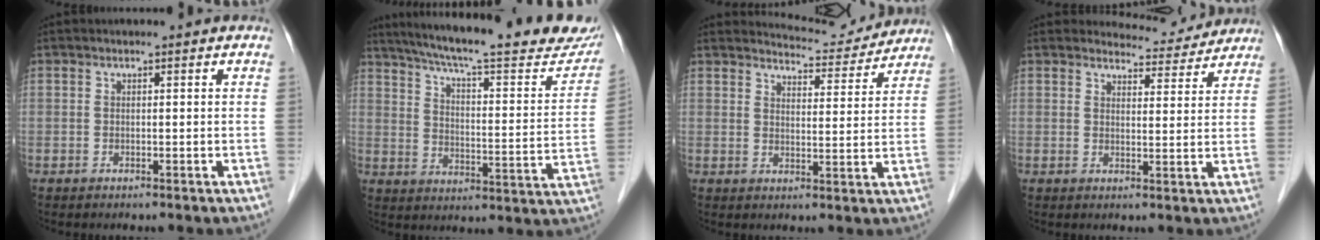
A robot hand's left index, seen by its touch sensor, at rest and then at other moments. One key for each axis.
{"total": 26.7, "fx": 23.1, "fy": 3.6, "fz": 13.0, "tx": -0.199, "ty": -0.036, "tz": 0.296}
{"total": 8.0, "fx": 7.9, "fy": 0.9, "fz": -0.3, "tx": 0.002, "ty": -0.005, "tz": 0.100}
{"total": 6.1, "fx": 5.9, "fy": 1.2, "fz": -0.5, "tx": 0.007, "ty": -0.004, "tz": 0.067}